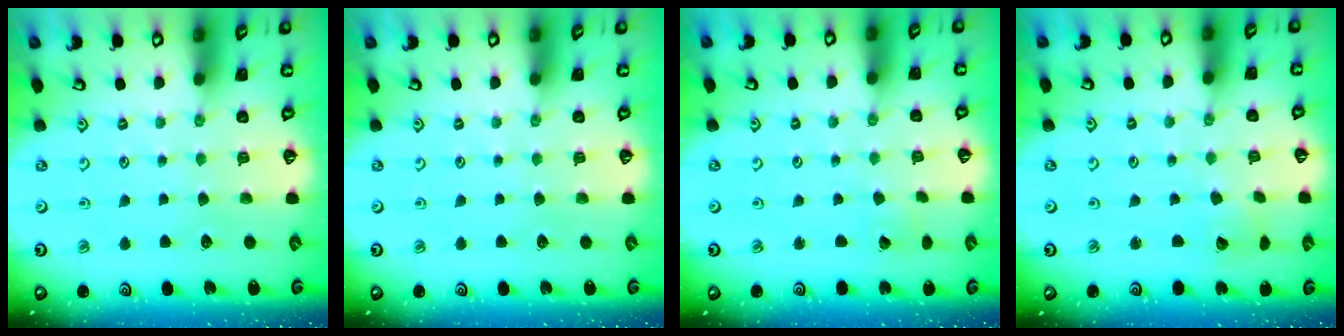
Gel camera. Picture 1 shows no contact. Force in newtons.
{"total": 0.0}
{"total": 2.1, "press": 2.1, "slide": 0.2}
{"total": 2.2, "press": 2.2, "slide": 0.3}